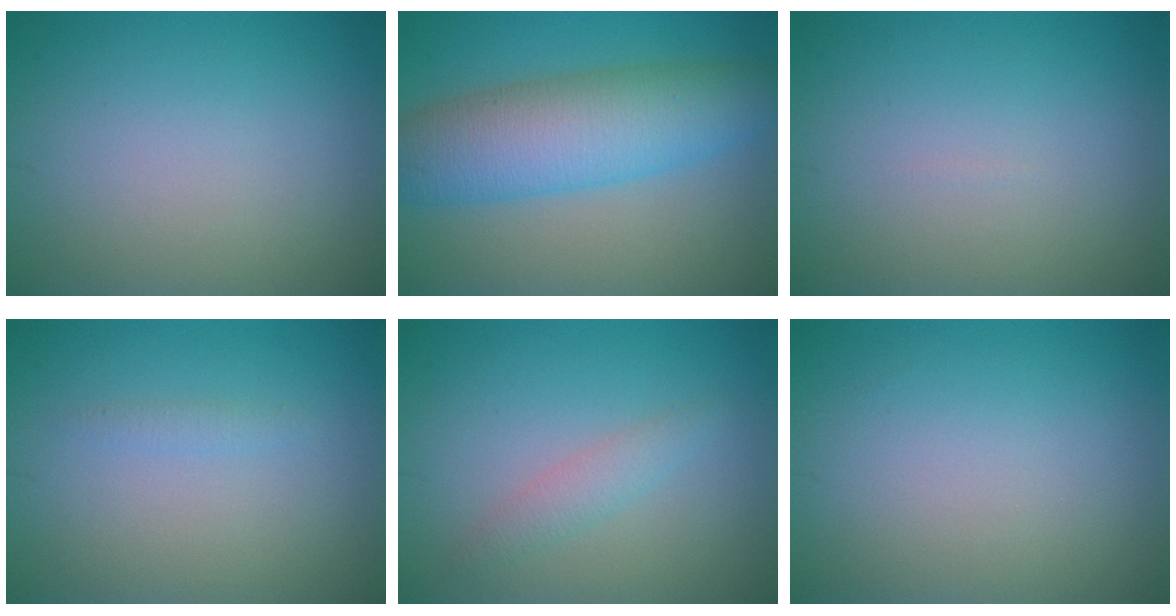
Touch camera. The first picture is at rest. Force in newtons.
{"total": 8.4, "press": 8.4, "slide": 0.1}
{"total": 0.0}
{"total": 0.7, "press": 0.7, "slide": 0.1}
{"total": 1.6, "press": 1.6, "slide": 0.1}
{"total": 0.0}